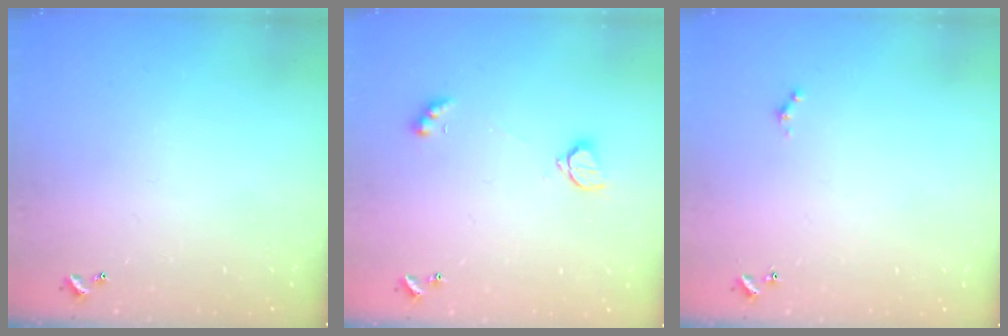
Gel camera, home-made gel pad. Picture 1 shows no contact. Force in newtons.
{"total": 2.4, "press": 2.3, "slide": 0.8}
{"total": 0.0}